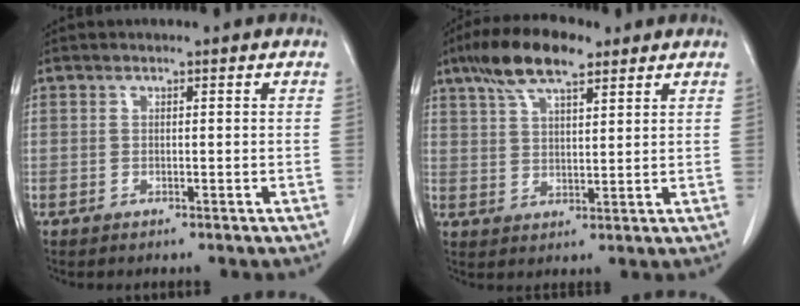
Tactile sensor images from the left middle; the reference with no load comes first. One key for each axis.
{"total": 9.6, "fx": 6.4, "fy": 2.7, "fz": 6.6, "tx": -0.128, "ty": 0.018, "tz": 0.116}